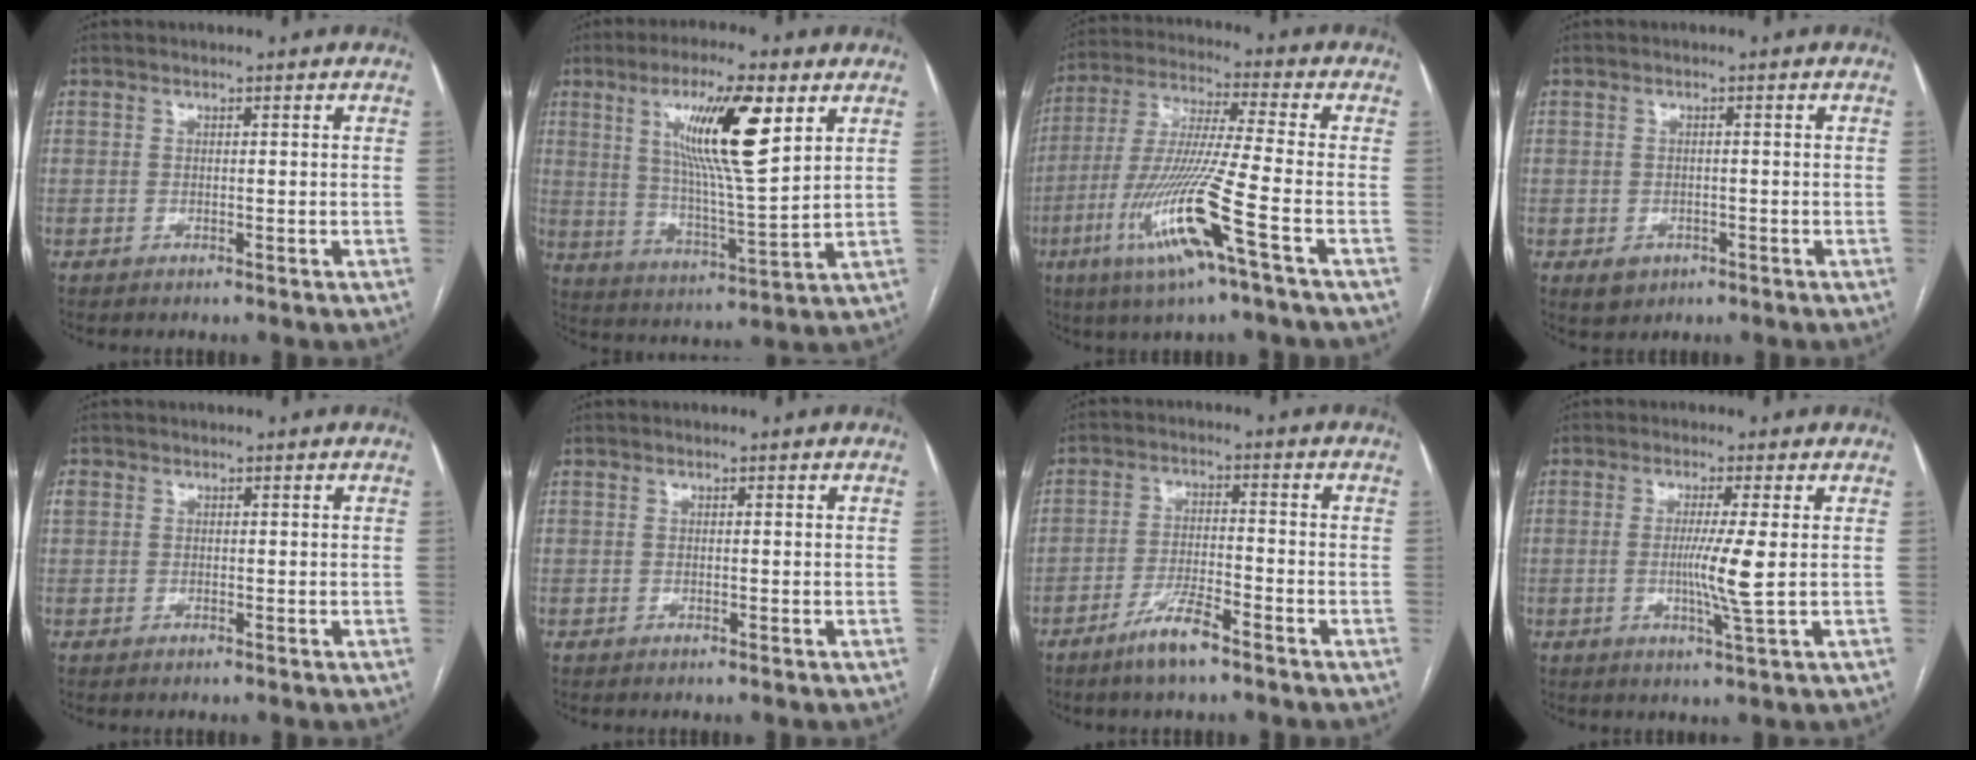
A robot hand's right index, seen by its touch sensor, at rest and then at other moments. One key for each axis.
{"total": 14.3, "fx": 6.0, "fy": 1.5, "fz": 12.9, "tx": -0.236, "ty": -0.001, "tz": 0.106}
{"total": 14.9, "fx": -6.3, "fy": -0.7, "fz": 13.5, "tx": -0.284, "ty": -0.022, "tz": -0.121}
{"total": 2.7, "fx": -1.2, "fy": 2.3, "fz": 0.8, "tx": -0.008, "ty": 0.004, "tz": -0.007}
{"total": 1.5, "fx": 0.3, "fy": 1.4, "fz": 0.5, "tx": -0.016, "ty": 0.011, "tz": 0.008}
{"total": 0.0}
{"total": 6.1, "fx": -4.3, "fy": 0.8, "fz": 4.3, "tx": -0.086, "ty": -0.005, "tz": -0.080}
{"total": 5.6, "fx": -0.2, "fy": -1.0, "fz": 5.5, "tx": -0.106, "ty": -0.016, "tz": -0.004}